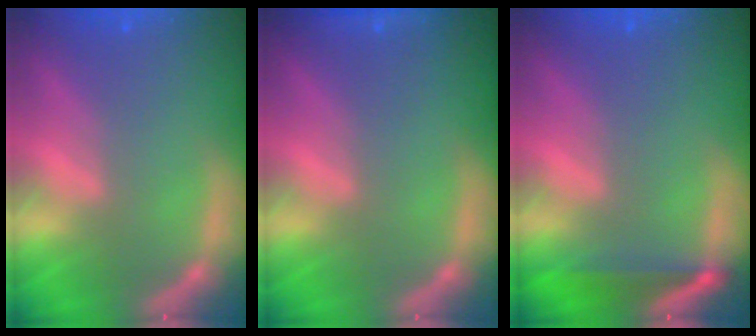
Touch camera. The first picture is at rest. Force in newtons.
{"total": 0.9}
{"total": 4.0}